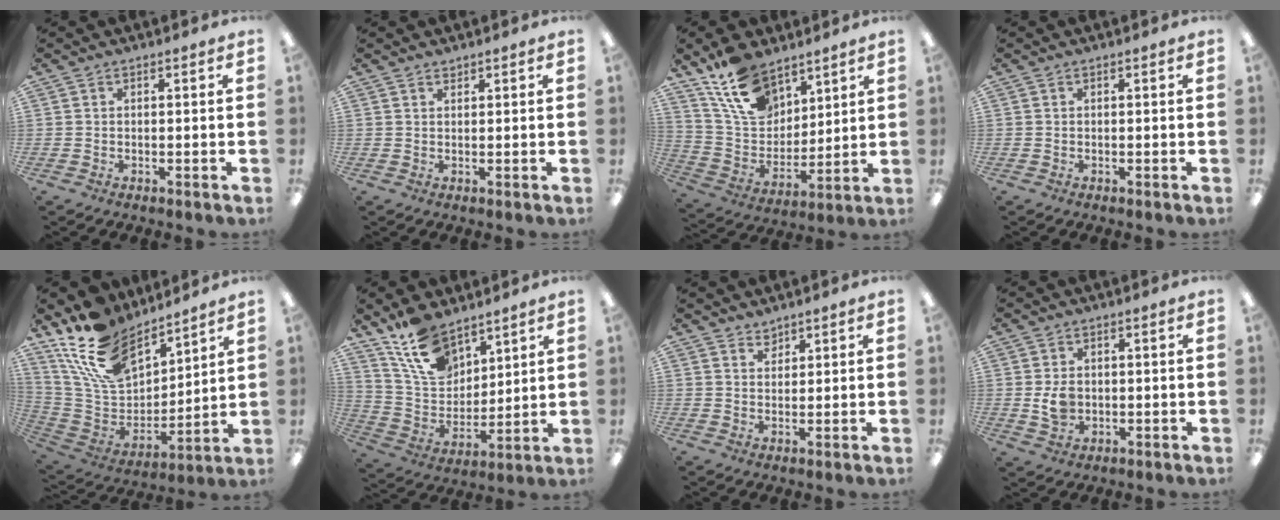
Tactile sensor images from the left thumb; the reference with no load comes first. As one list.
[{"total": 1.1, "force": [1.1, 0.2, 0.0], "torque": [-0.001, -0.002, 0.021]}, {"total": 15.7, "force": [10.4, 9.2, 7.3], "torque": [-0.139, -0.046, 0.199]}, {"total": 0.0}, {"total": 20.2, "force": [14.2, 10.8, 9.5], "torque": [-0.209, -0.078, 0.266]}, {"total": 14.7, "force": [10.2, 8.2, 6.8], "torque": [-0.136, -0.045, 0.196]}, {"total": 2.6, "force": [2.4, 1.1, -0.1], "torque": [0.007, -0.013, 0.046]}, {"total": 4.9, "force": [0.1, 3.7, 3.2], "torque": [-0.050, -0.002, 0.000]}]